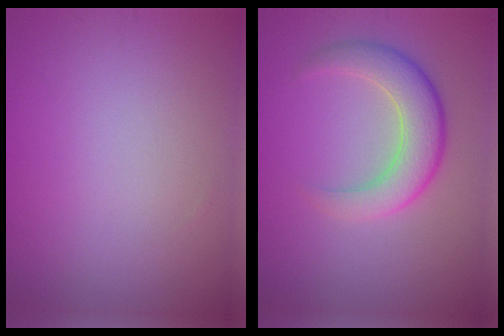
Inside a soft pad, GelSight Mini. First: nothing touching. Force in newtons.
{"total": 4.7, "press": 4.7, "slide": 0.4}